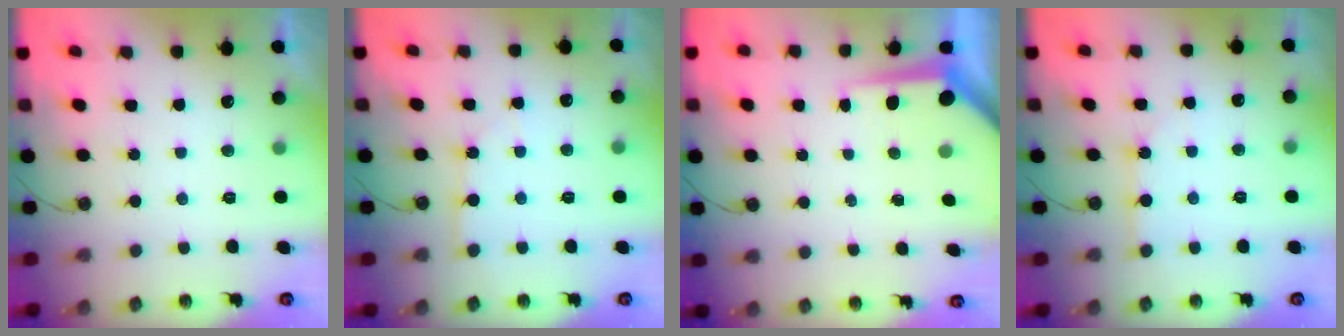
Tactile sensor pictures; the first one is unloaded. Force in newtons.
{"total": 3.8, "press": 3.7, "slide": 0.5}
{"total": 5.7, "press": 5.7, "slide": 0.5}
{"total": 2.6, "press": 2.6, "slide": 0.4}